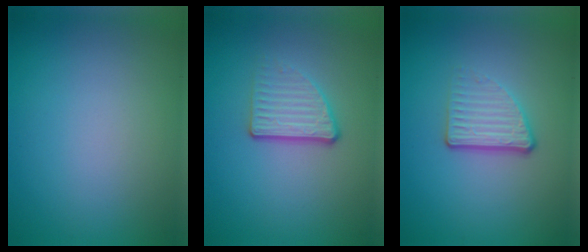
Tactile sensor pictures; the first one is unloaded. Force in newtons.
{"total": 3.3, "press": 2.4, "slide": 2.3}
{"total": 3.5, "press": 2.5, "slide": 2.5}